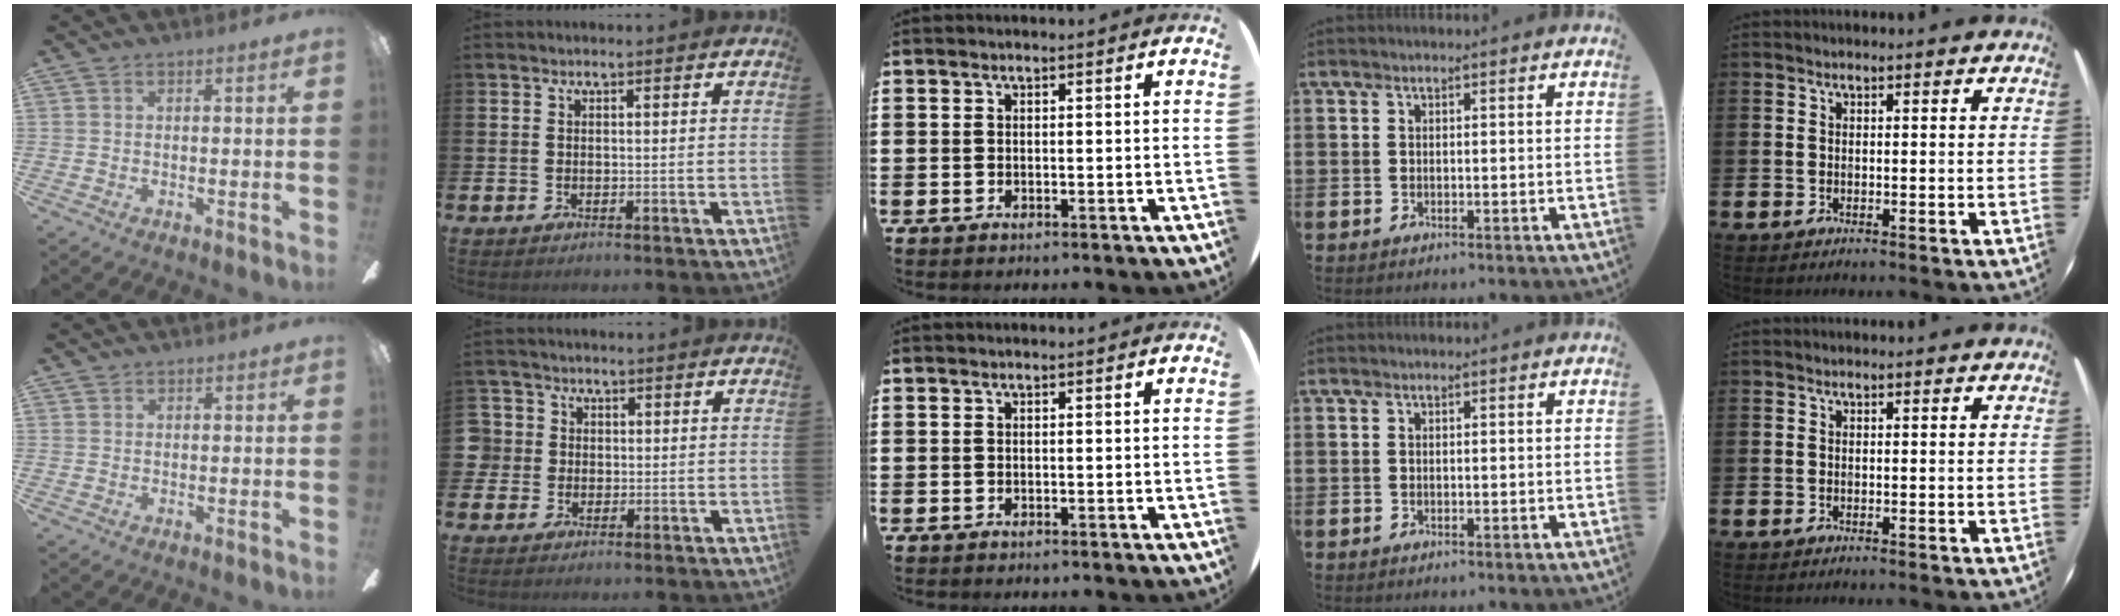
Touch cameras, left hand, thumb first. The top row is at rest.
{"thumb": {"total": 0.7, "force": [0.6, 0.4, -0.1], "torque": [0.003, 0.003, 0.010]}, "index": {"total": 3.5, "force": [0.5, 3.5, 0.1], "torque": [-0.006, 0.009, 0.003]}}